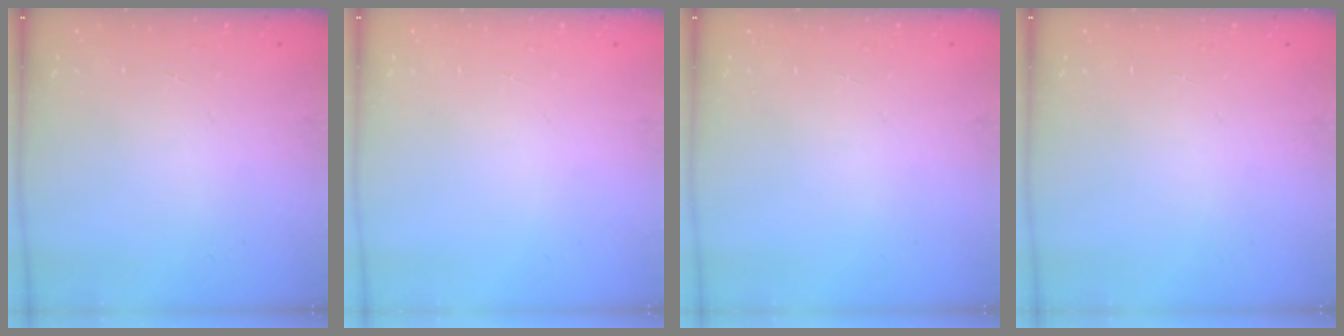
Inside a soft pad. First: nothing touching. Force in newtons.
{"total": 0.0}
{"total": 0.0}
{"total": 0.0}